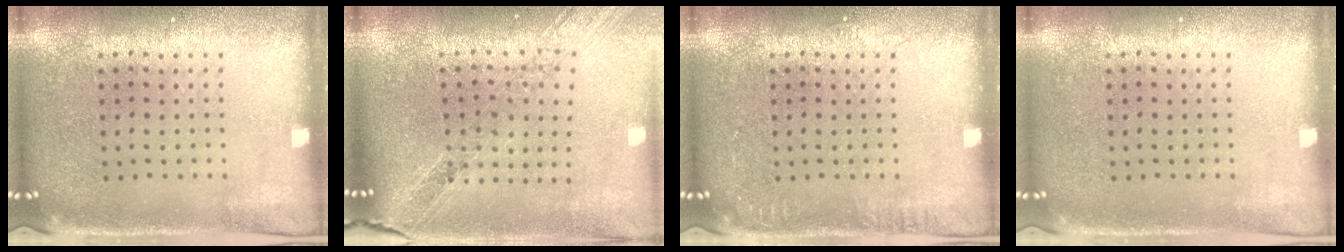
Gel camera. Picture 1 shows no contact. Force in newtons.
{"total": 1.1, "press": 1.1, "slide": 0.3}
{"total": 0.8, "press": 0.8, "slide": 0.0}
{"total": 0.0}